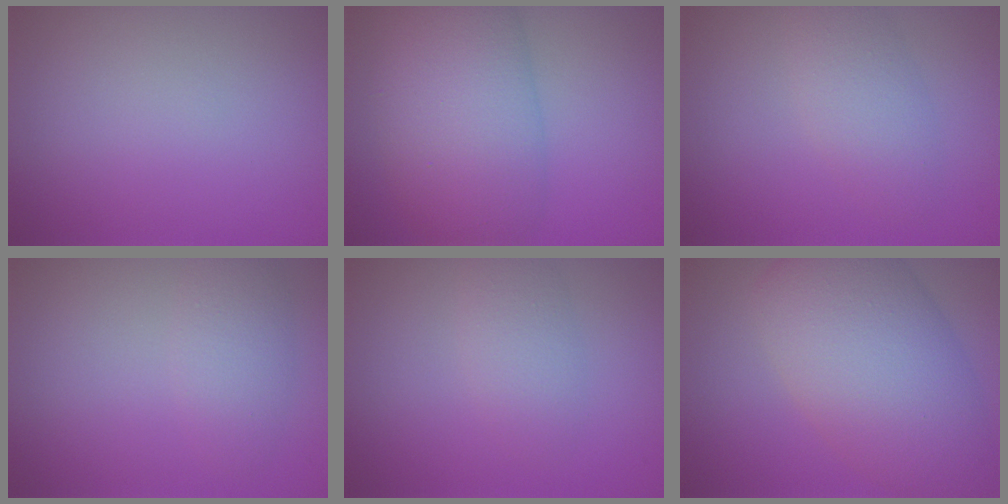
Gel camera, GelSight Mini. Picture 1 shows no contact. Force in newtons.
{"total": 8.7, "press": 8.7, "slide": 0.4}
{"total": 2.9, "press": 2.9, "slide": 0.1}
{"total": 2.4, "press": 2.4, "slide": 0.1}
{"total": 2.3, "press": 2.3, "slide": 0.1}
{"total": 9.9, "press": 9.9, "slide": 0.4}